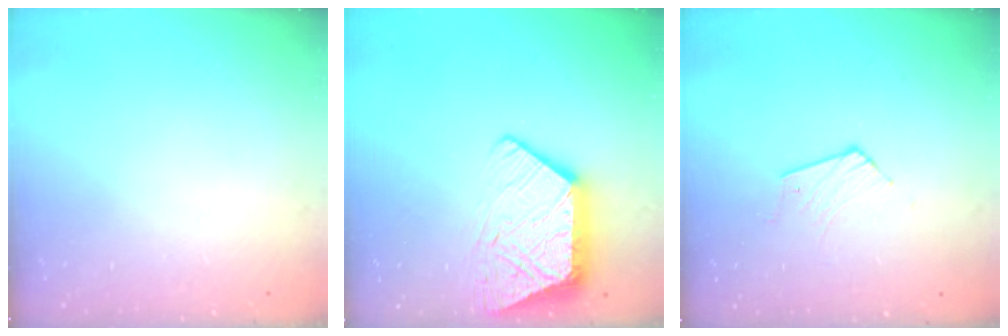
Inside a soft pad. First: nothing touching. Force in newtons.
{"total": 14.4, "press": 14.3, "slide": 1.2}
{"total": 4.0, "press": 4.0, "slide": 0.4}